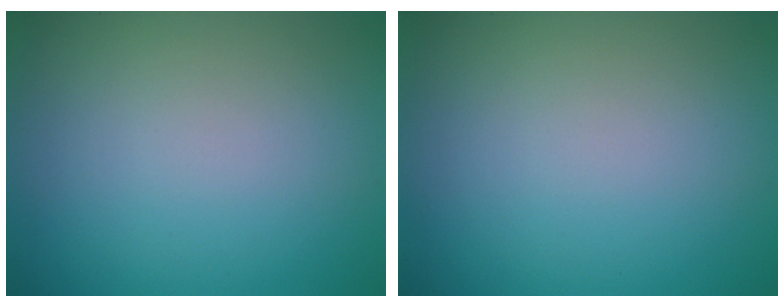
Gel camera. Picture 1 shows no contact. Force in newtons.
{"total": 0.0}